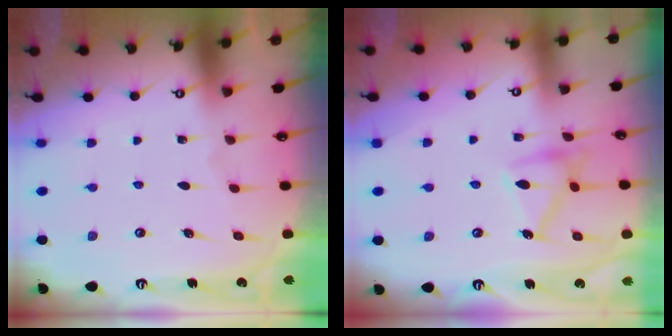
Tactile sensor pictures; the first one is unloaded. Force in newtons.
{"total": 12.6, "press": 12.6, "slide": 0.4}